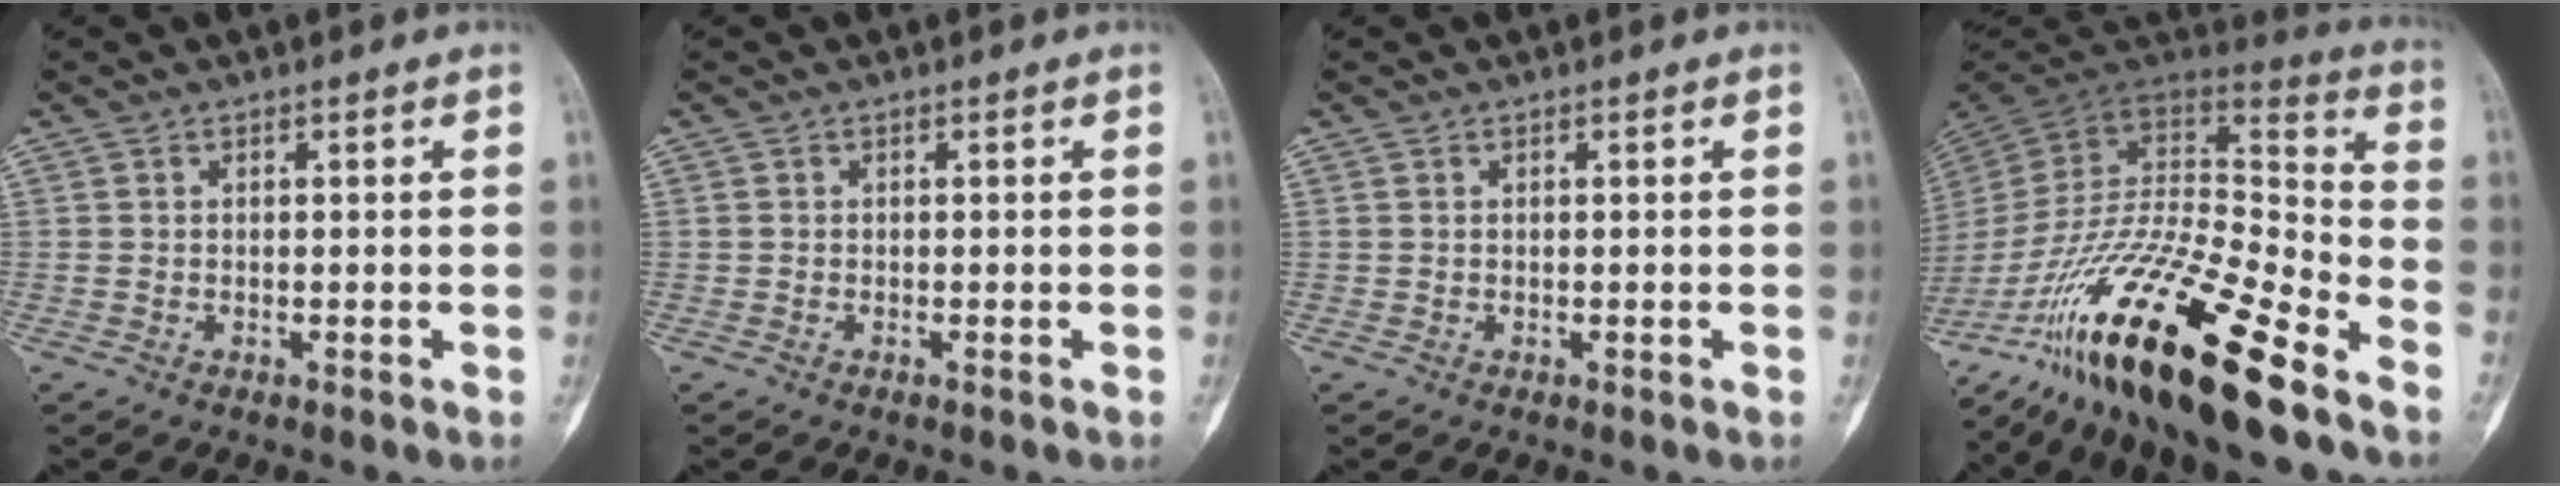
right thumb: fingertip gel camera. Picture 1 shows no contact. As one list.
[{"total": 0.0}, {"total": 0.0}, {"total": 30.3, "force": [-19.8, 7.1, 21.9], "torque": [-0.394, 0.040, -0.344]}]